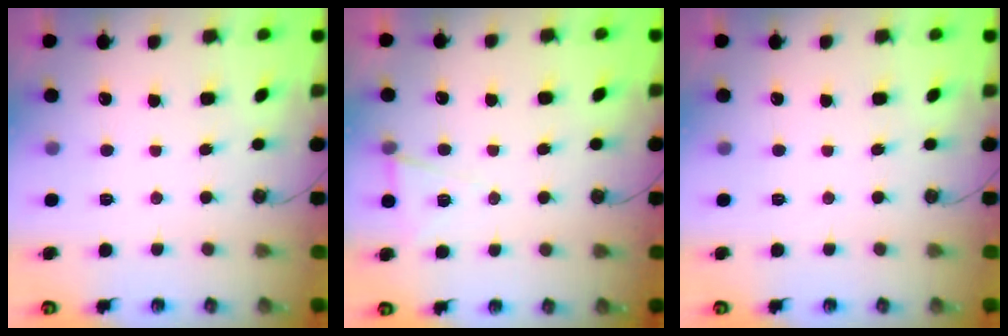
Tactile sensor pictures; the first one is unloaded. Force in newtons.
{"total": 6.0, "press": 3.9, "slide": 4.6}
{"total": 0.0}